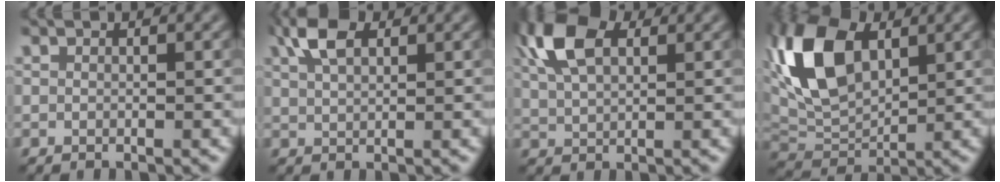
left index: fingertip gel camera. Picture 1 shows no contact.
{"total": 4.0, "force": [2.2, 2.0, 2.8], "torque": [-0.064, 0.013, 0.041]}
{"total": 7.7, "force": [3.5, 4.0, 5.6], "torque": [-0.136, 0.026, 0.057]}
{"total": 11.1, "force": [3.7, 6.2, 8.5], "torque": [-0.197, 0.025, 0.064]}